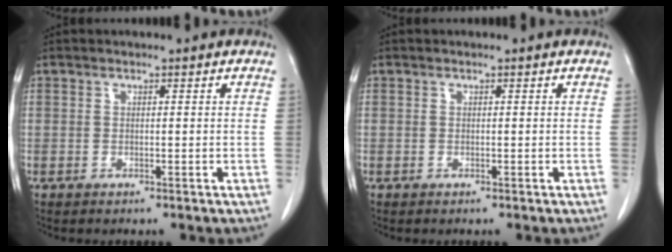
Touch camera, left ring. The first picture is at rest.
{"total": 0.0}